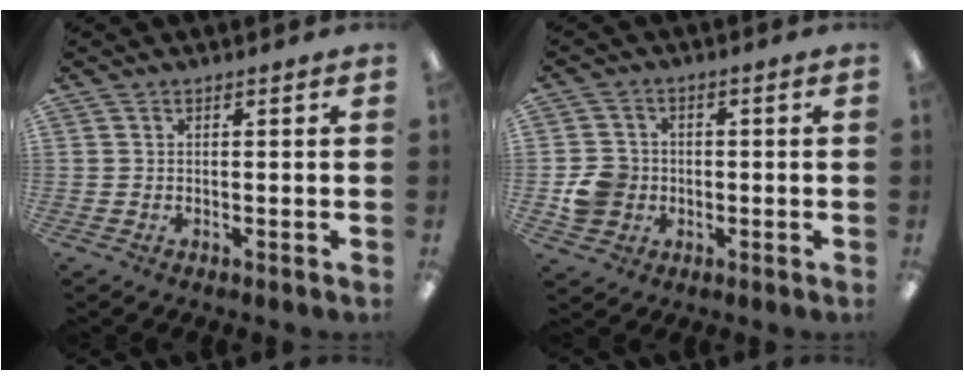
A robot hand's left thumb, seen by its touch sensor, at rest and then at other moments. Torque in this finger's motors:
{"motor_torque": [-0.57, 0.57, 0.15, -0.10, 0.03]}